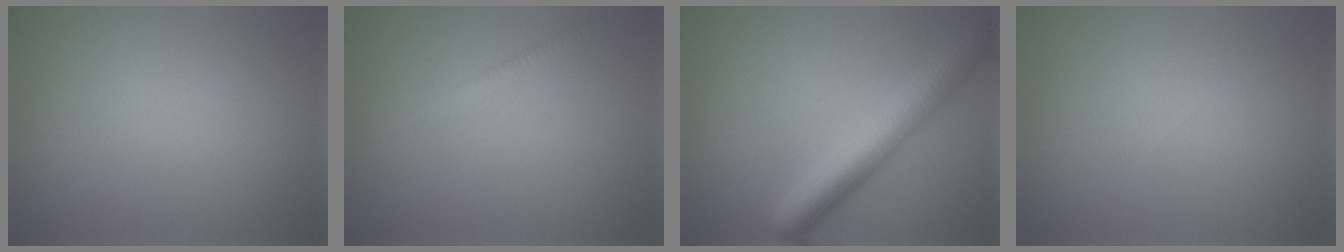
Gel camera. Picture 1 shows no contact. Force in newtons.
{"total": 0.9, "press": 0.9, "slide": 0.1}
{"total": 6.6, "press": 6.6, "slide": 0.3}
{"total": 0.0}